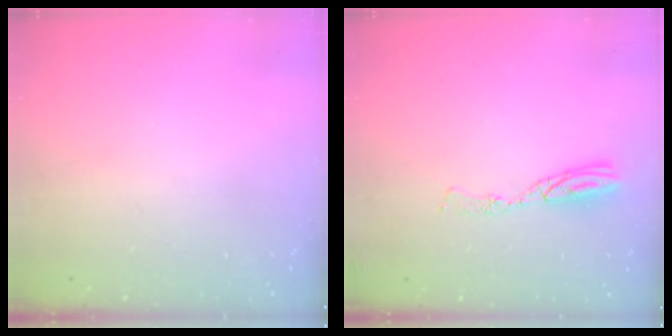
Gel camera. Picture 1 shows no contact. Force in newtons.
{"total": 6.6, "press": 6.5, "slide": 0.7}